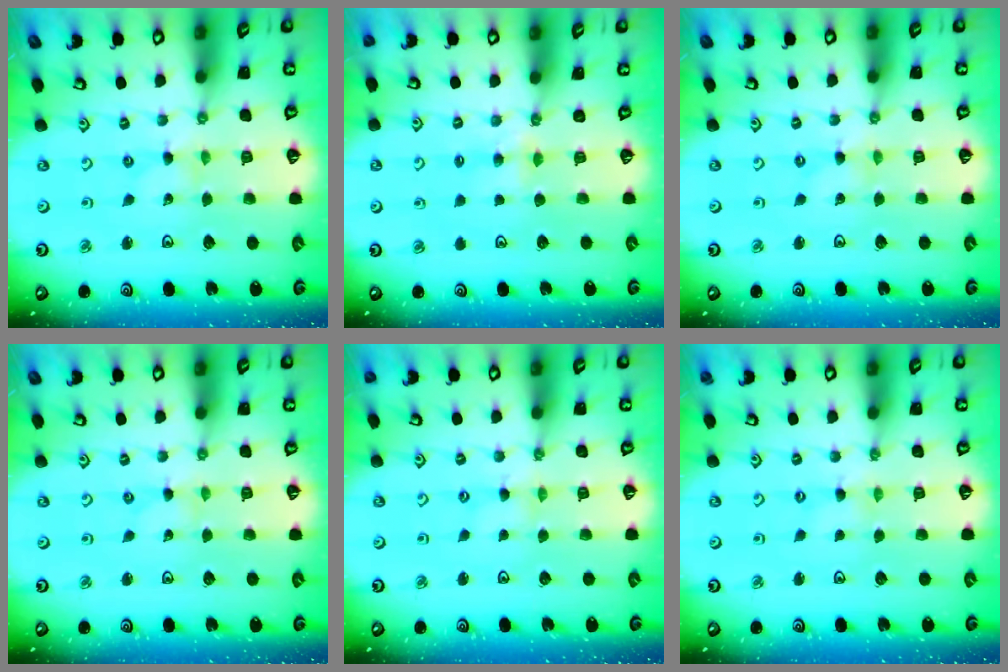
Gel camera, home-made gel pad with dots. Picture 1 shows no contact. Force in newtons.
{"total": 3.8, "press": 3.8, "slide": 0.6}
{"total": 0.0}
{"total": 0.0}
{"total": 0.8, "press": 0.8, "slide": 0.1}
{"total": 0.0}